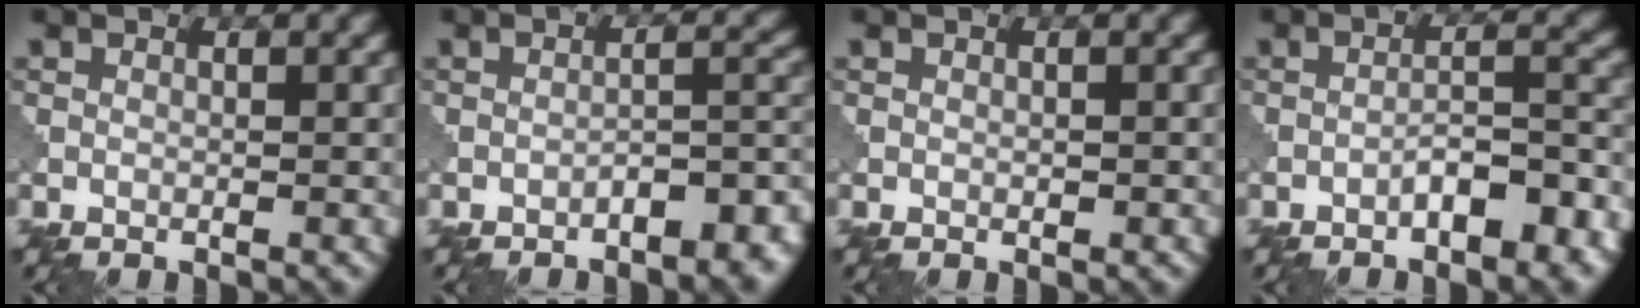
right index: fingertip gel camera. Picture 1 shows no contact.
{"total": 4.8, "force": [-3.0, 1.8, 3.3], "torque": [-0.039, 0.013, -0.040]}
{"total": 0.0}
{"total": 4.2, "force": [-2.4, 1.4, 3.2], "torque": [-0.048, 0.014, -0.038]}